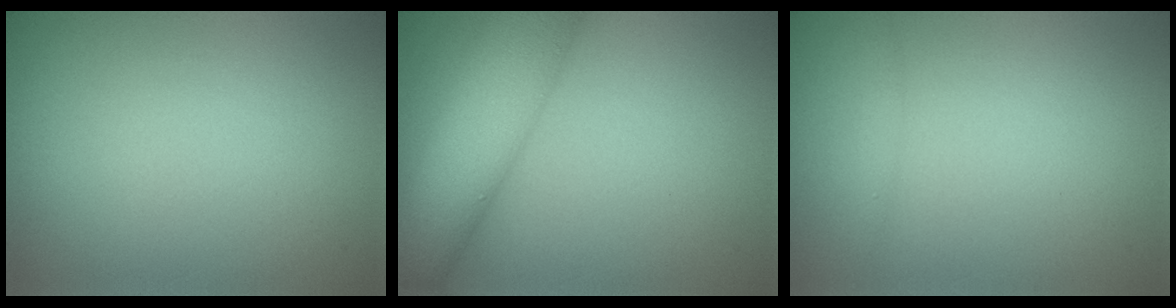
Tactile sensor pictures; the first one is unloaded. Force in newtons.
{"total": 9.1, "press": 9.1, "slide": 0.3}
{"total": 0.5, "press": 0.5, "slide": 0.0}